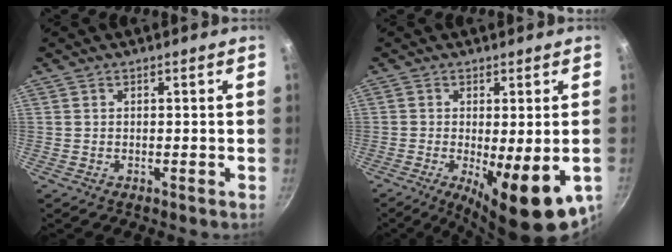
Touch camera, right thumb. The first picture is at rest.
{"total": 13.8, "force": [-4.0, 4.2, 12.6], "torque": [-0.176, -0.016, -0.047]}